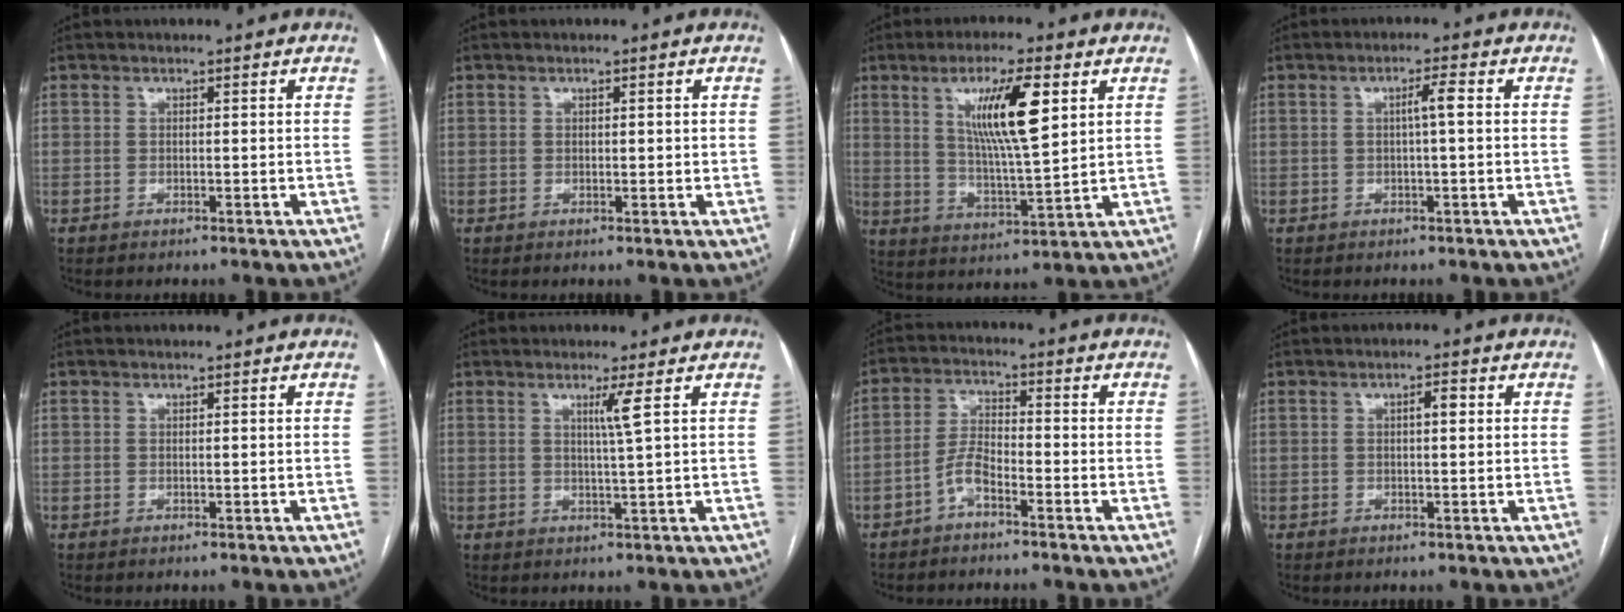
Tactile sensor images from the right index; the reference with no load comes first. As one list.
[{"total": 0.8, "force": [0.2, 0.4, 0.6], "torque": [-0.007, 0.000, 0.004]}, {"total": 11.4, "force": [4.3, 1.2, 10.5], "torque": [-0.187, -0.002, 0.079]}, {"total": 2.4, "force": [0.2, -0.1, 2.4], "torque": [-0.039, 0.006, 0.004]}, {"total": 0.0}, {"total": 2.4, "force": [1.0, -1.0, 1.9], "torque": [-0.036, -0.006, 0.023]}, {"total": 4.2, "force": [-2.7, 1.0, 3.0], "torque": [-0.065, 0.009, -0.056]}, {"total": 1.7, "force": [0.4, 0.5, 1.6], "torque": [-0.022, 0.007, 0.006]}]